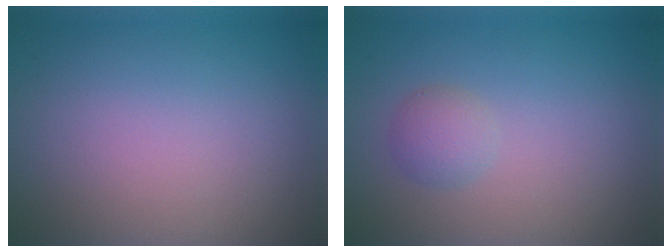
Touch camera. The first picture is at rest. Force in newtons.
{"total": 1.7, "press": 1.7, "slide": 0.1}